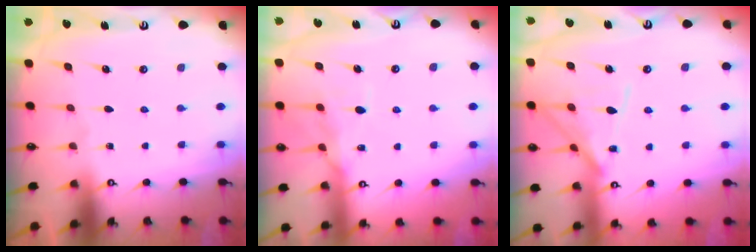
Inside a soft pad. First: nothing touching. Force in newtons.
{"total": 10.8, "press": 10.8, "slide": 0.9}
{"total": 11.6, "press": 11.6, "slide": 0.8}